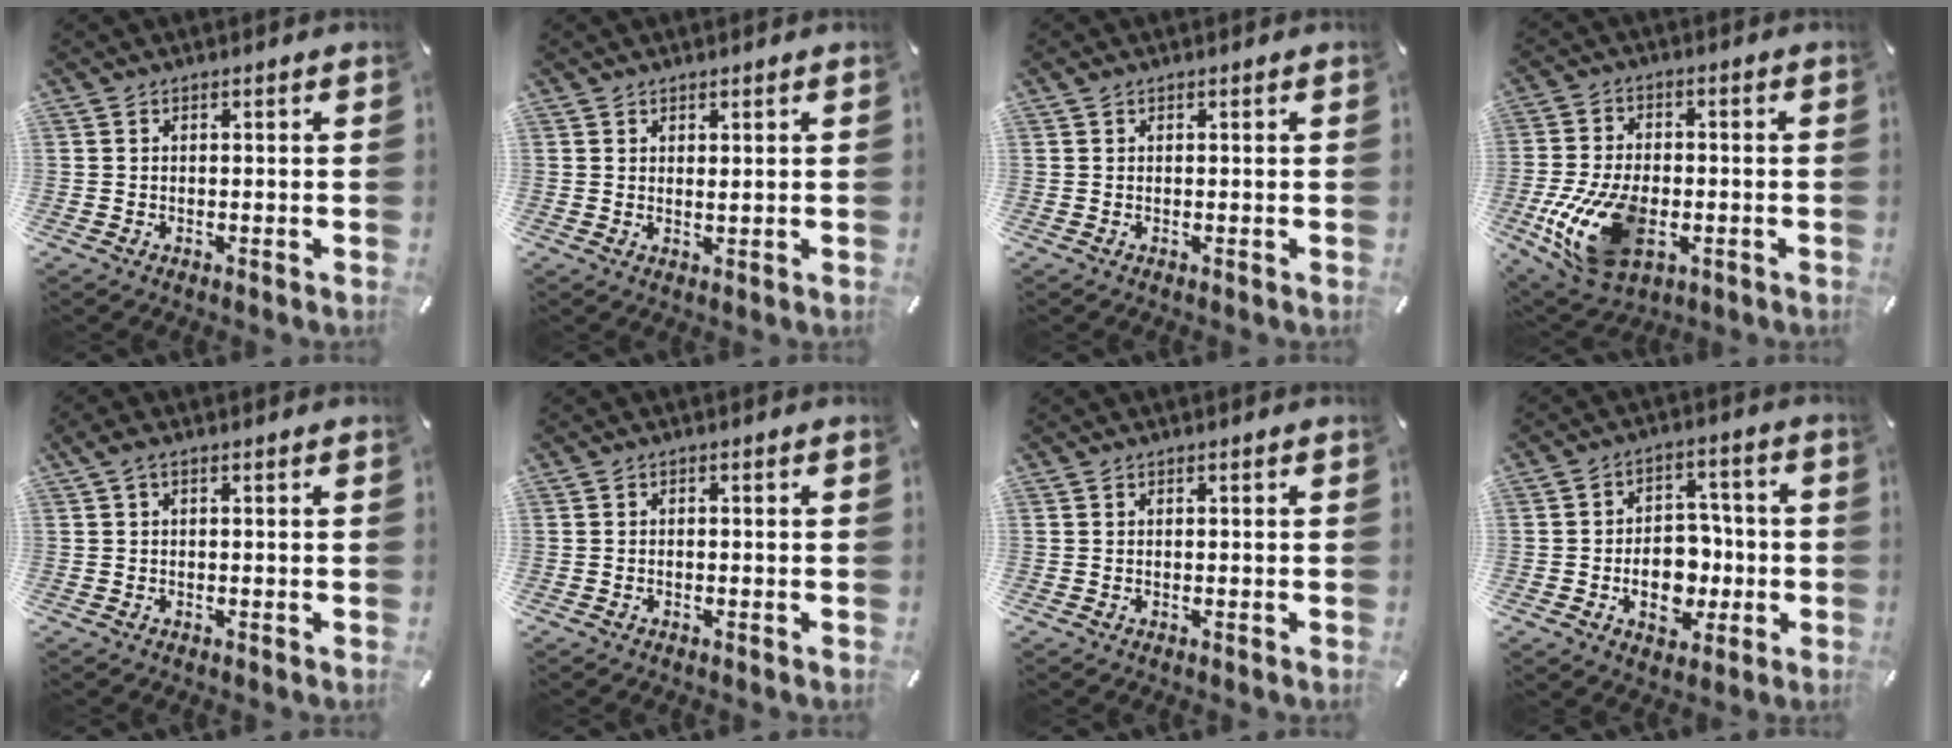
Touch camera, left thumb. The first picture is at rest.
{"total": 1.0, "force": [1.0, 0.2, 0.2], "torque": [-0.006, -0.002, 0.019]}
{"total": 0.6, "force": [0.4, 0.4, 0.2], "torque": [-0.005, 0.002, 0.007]}
{"total": 16.7, "force": [-4.2, 10.4, 12.4], "torque": [-0.259, -0.001, -0.069]}
{"total": 1.6, "force": [0.2, 0.5, 1.5], "torque": [-0.029, 0.003, 0.003]}
{"total": 0.6, "force": [-0.4, 0.3, 0.4], "torque": [-0.008, -0.001, -0.008]}
{"total": 0.0}
{"total": 11.0, "force": [-2.7, 8.2, 6.8], "torque": [-0.101, 0.012, -0.044]}